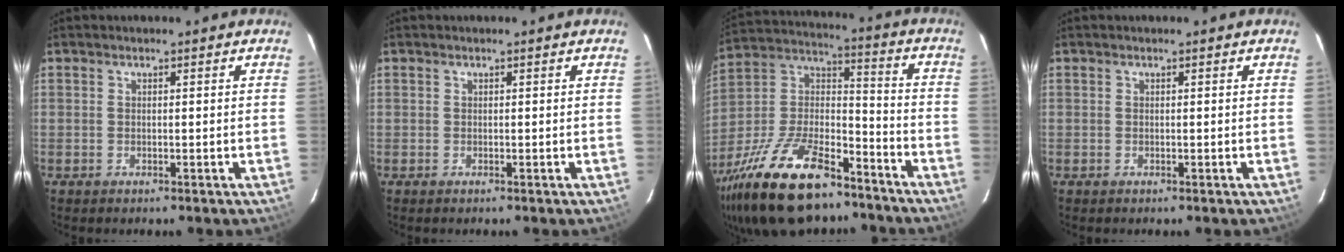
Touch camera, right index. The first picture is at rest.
{"total": 0.0}
{"total": 27.4, "force": [-18.5, 11.2, 16.8], "torque": [-0.343, -0.008, -0.306]}
{"total": 0.0}